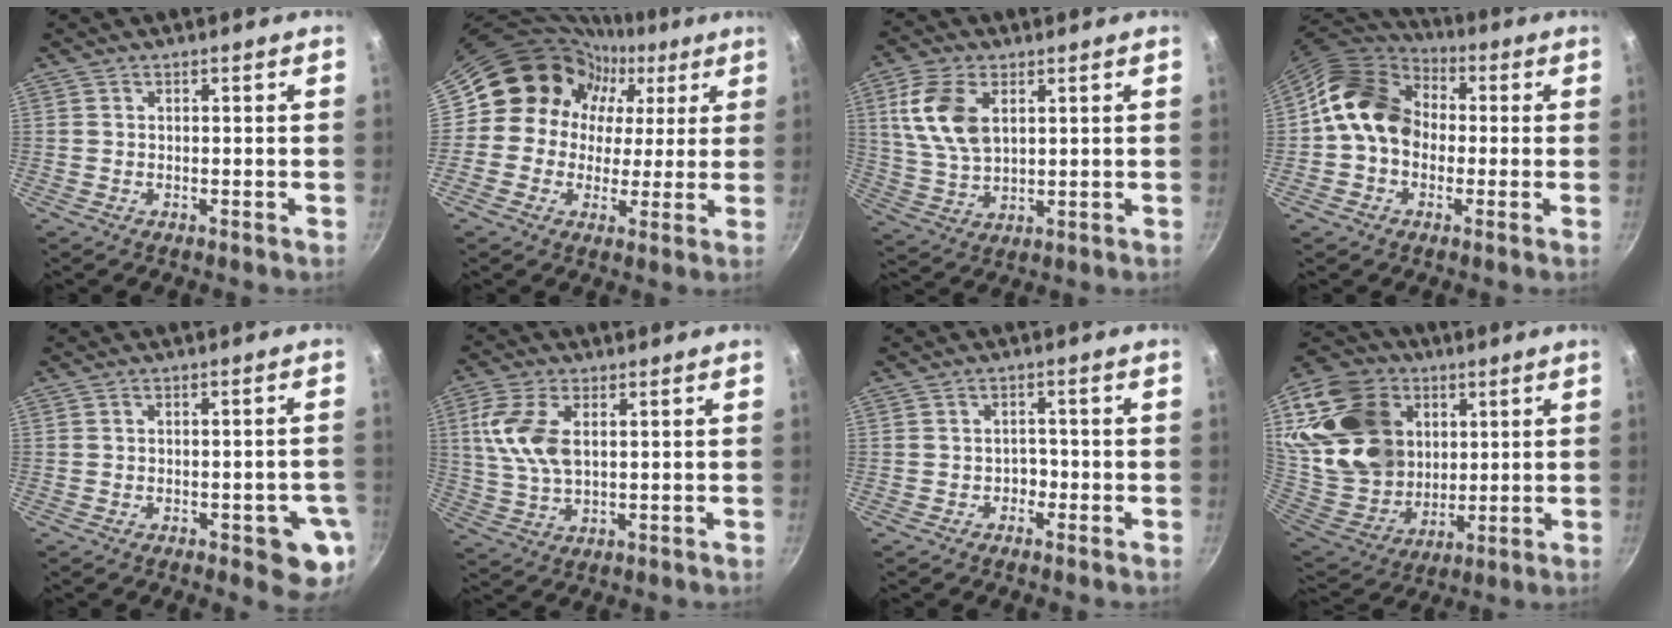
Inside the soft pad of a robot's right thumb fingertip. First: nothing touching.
{"total": 13.3, "force": [4.0, 11.8, 4.6], "torque": [-0.035, 0.017, 0.049]}
{"total": 11.3, "force": [3.7, 6.6, 8.5], "torque": [-0.162, -0.013, 0.076]}
{"total": 14.8, "force": [0.6, 11.7, 9.0], "torque": [-0.118, 0.029, -0.008]}
{"total": 8.0, "force": [-2.7, 3.1, 6.9], "torque": [-0.053, 0.007, -0.032]}
{"total": 9.8, "force": [2.3, 5.3, 7.9], "torque": [-0.159, -0.002, 0.046]}
{"total": 1.9, "force": [-1.0, 1.4, 0.8], "torque": [0.006, 0.015, -0.015]}
{"total": 26.2, "force": [8.4, 20.5, 14.0], "torque": [-0.240, -0.019, 0.172]}